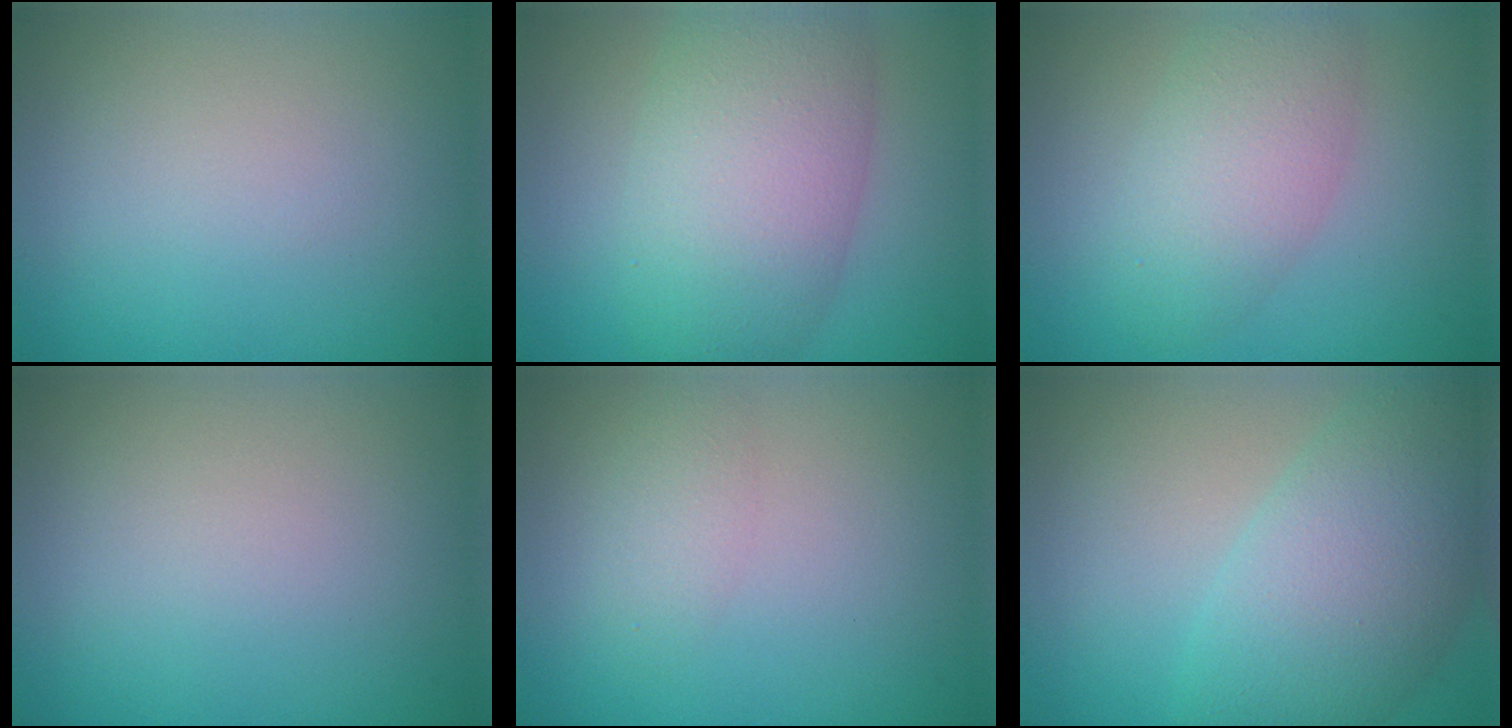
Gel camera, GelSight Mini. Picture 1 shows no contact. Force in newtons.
{"total": 8.6, "press": 8.6, "slide": 0.3}
{"total": 4.5, "press": 4.5, "slide": 0.1}
{"total": 0.0}
{"total": 1.6, "press": 1.6, "slide": 0.1}
{"total": 8.0, "press": 8.0, "slide": 0.2}